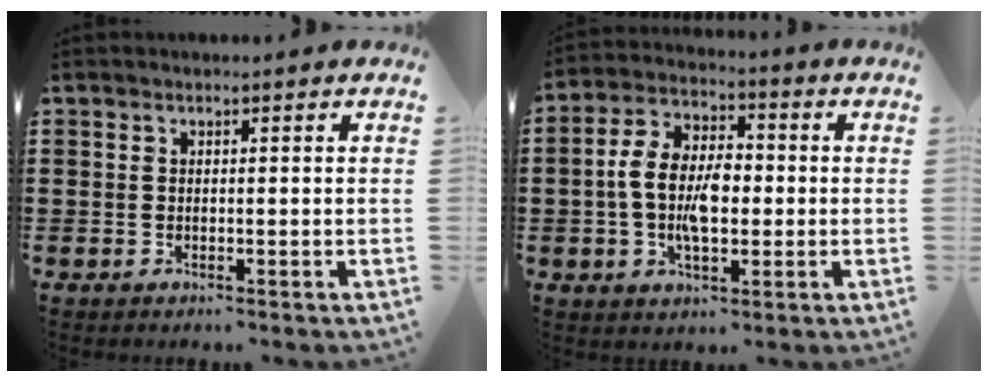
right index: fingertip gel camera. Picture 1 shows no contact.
{"total": 8.5, "force": [-0.8, 4.9, 6.9], "torque": [-0.155, 0.008, -0.022]}